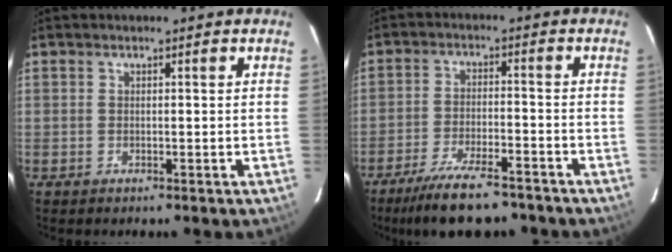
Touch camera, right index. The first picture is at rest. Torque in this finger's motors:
{"motor_torque": [1.12, -1.02, 0.26, 0.07]}